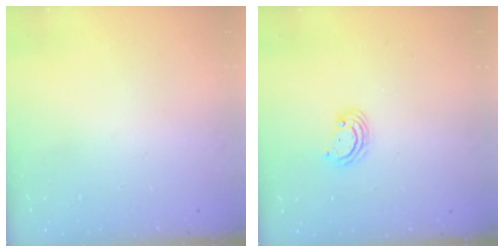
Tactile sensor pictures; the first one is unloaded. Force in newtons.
{"total": 3.2, "press": 3.2, "slide": 0.3}